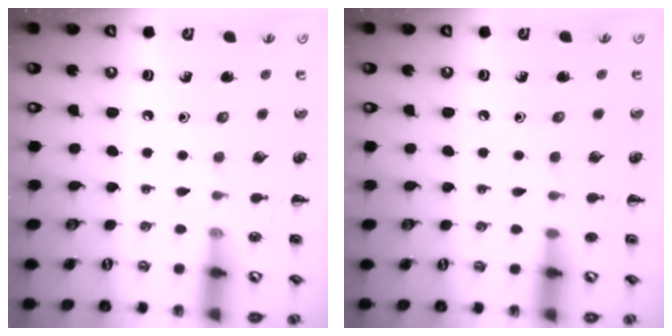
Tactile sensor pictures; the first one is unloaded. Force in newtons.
{"total": 0.7, "press": 0.7, "slide": 0.0}